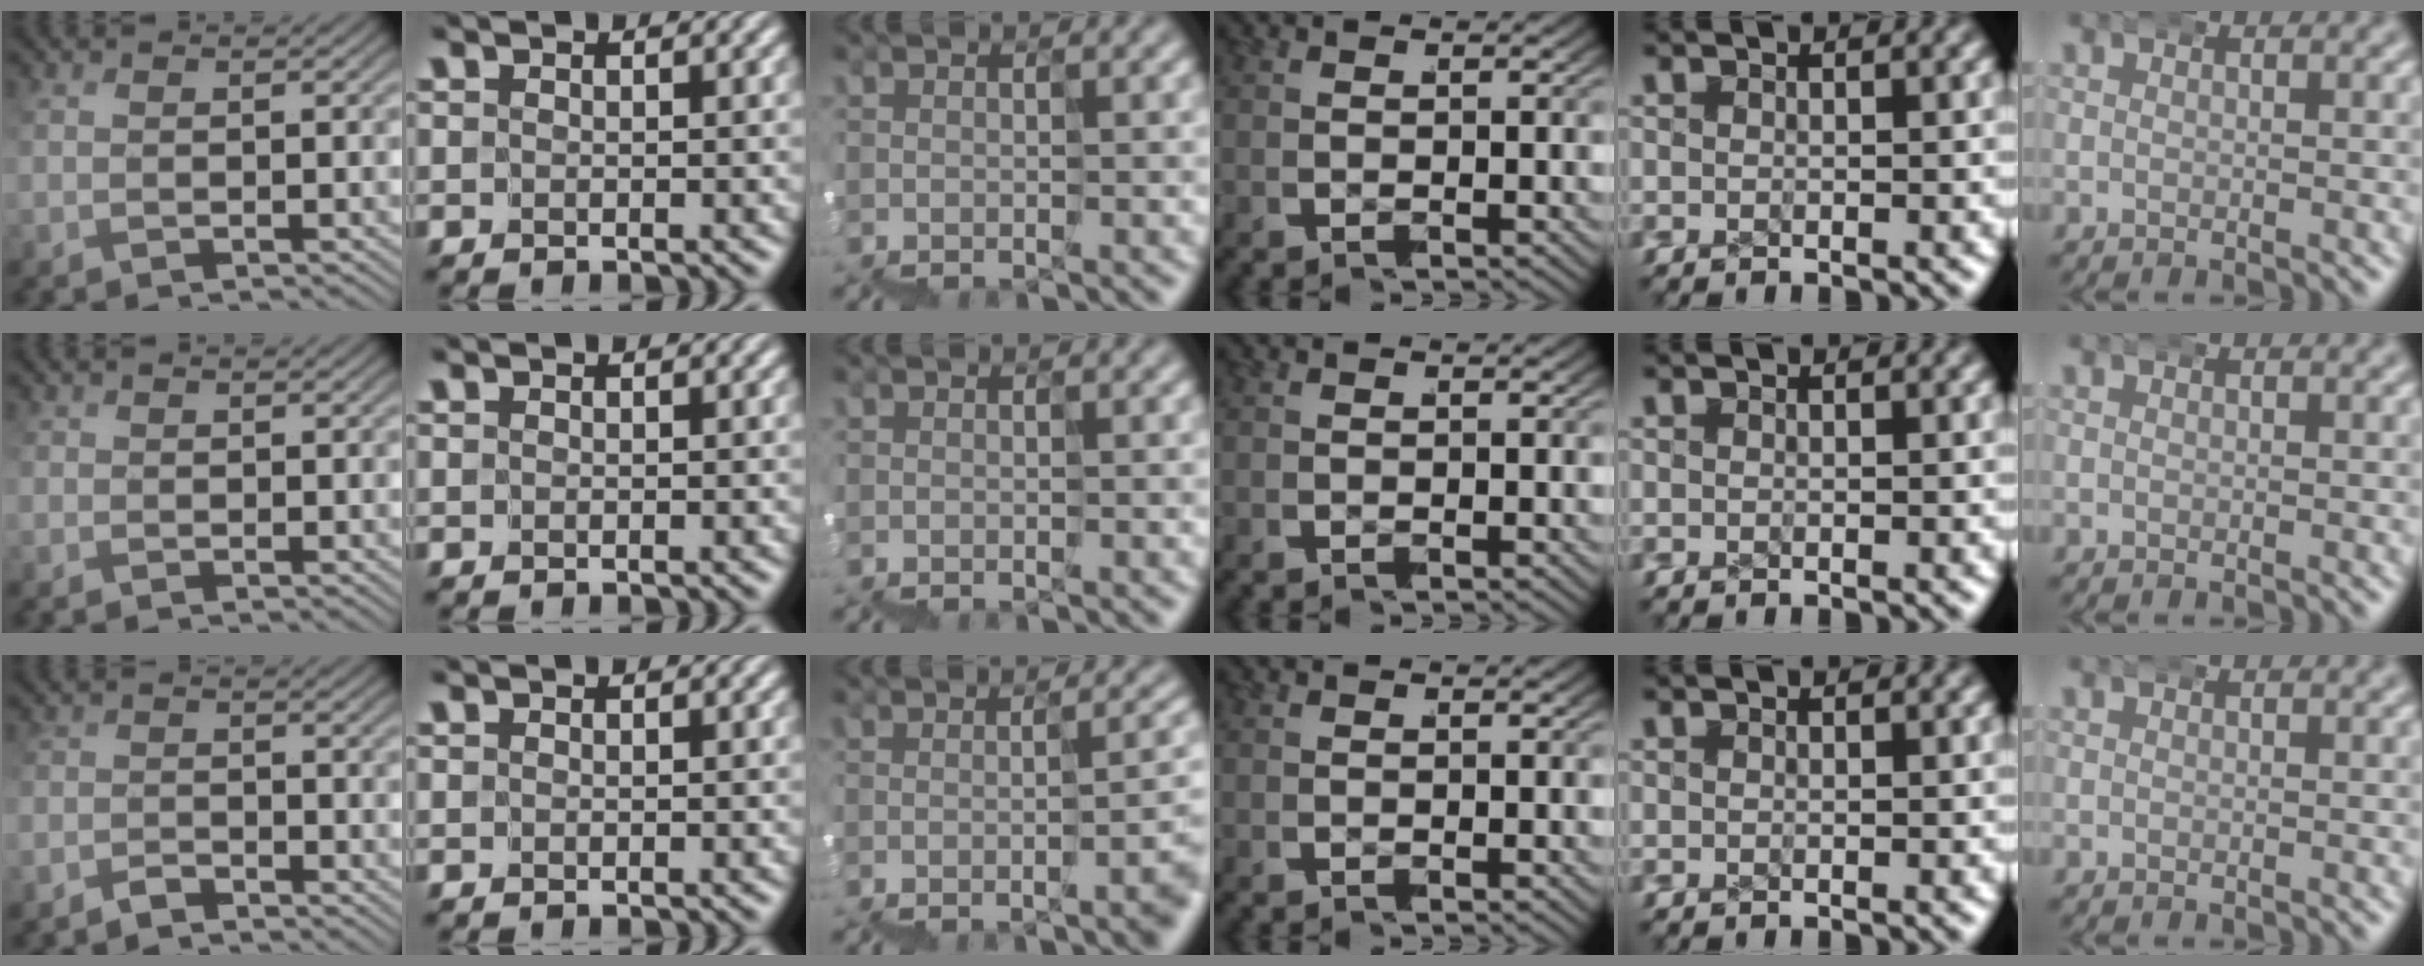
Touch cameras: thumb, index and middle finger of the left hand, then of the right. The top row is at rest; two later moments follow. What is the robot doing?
{"motion": "wrap", "object": "ethernet cable"}